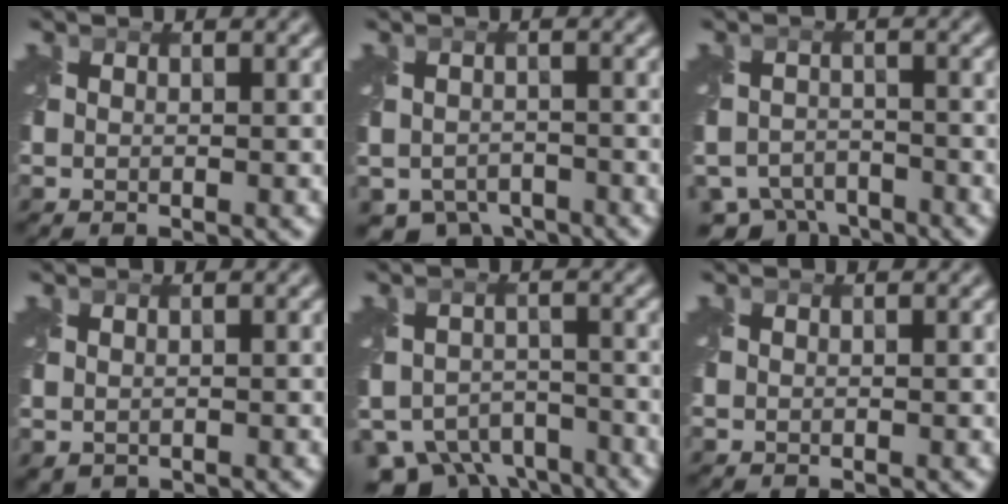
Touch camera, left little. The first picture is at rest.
{"total": 4.6, "force": [-3.5, 2.6, 1.3], "torque": [-0.018, -0.019, -0.059]}
{"total": 5.9, "force": [-5.2, 2.4, 1.3], "torque": [-0.013, -0.014, -0.088]}
{"total": 0.7, "force": [0.0, 0.6, 0.5], "torque": [-0.014, -0.005, 0.007]}
{"total": 8.6, "force": [-6.8, 4.6, 2.7], "torque": [-0.044, -0.020, -0.097]}
{"total": 0.0}